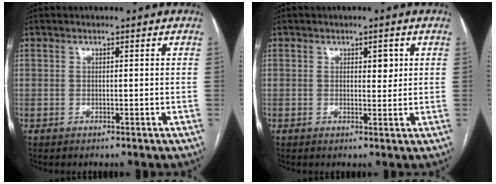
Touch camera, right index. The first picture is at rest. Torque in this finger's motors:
{"motor_torque": [-0.03, 0.06, -0.05, 0.00]}